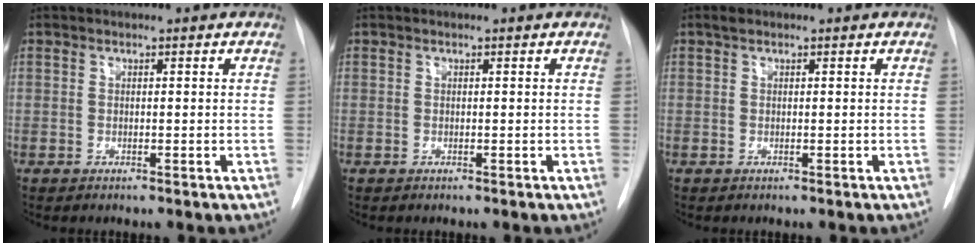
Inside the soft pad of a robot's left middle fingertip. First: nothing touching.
{"total": 0.0}
{"total": 0.7, "force": [0.5, 0.3, 0.3], "torque": [-0.006, 0.012, 0.008]}